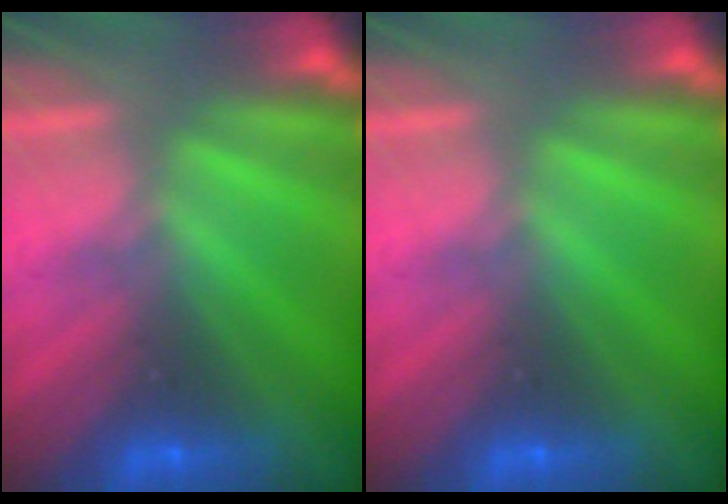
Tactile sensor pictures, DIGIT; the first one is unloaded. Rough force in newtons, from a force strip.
{"total": 0.0}